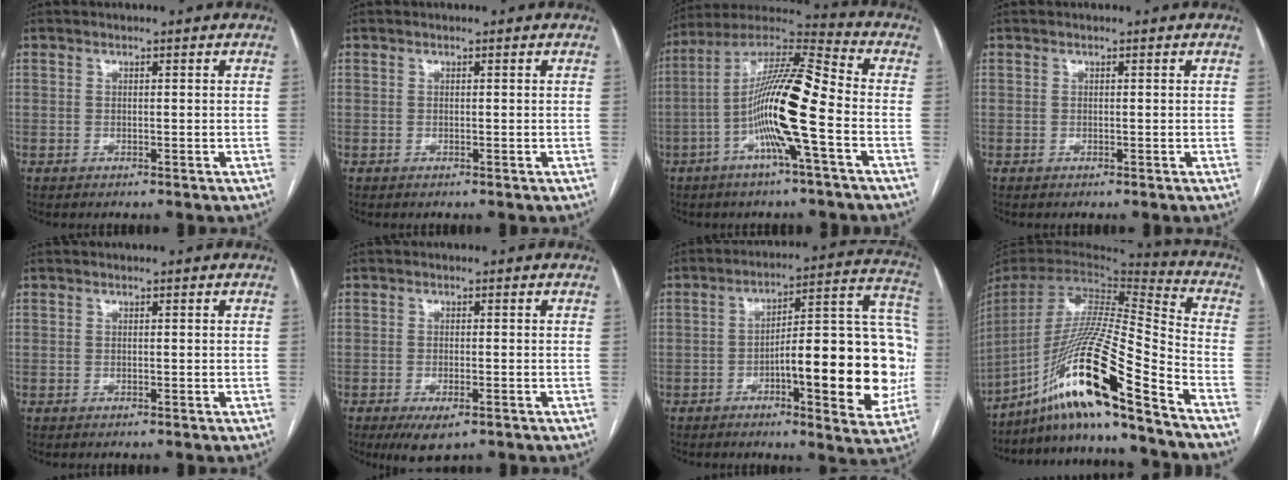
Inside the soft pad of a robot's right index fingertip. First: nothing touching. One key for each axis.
{"total": 0.0}
{"total": 15.6, "fx": -3.9, "fy": 0.4, "fz": 15.1, "tx": -0.285, "ty": 0.010, "tz": -0.081}
{"total": 0.0}
{"total": 0.0}
{"total": 4.5, "fx": -2.6, "fy": 1.5, "fz": 3.4, "tx": -0.059, "ty": -0.008, "tz": -0.035}
{"total": 21.2, "fx": -3.7, "fy": 4.7, "fz": 20.3, "tx": -0.219, "ty": 0.038, "tz": -0.042}
{"total": 22.8, "fx": -15.8, "fy": -0.9, "fz": 16.4, "tx": -0.325, "ty": -0.024, "tz": -0.292}